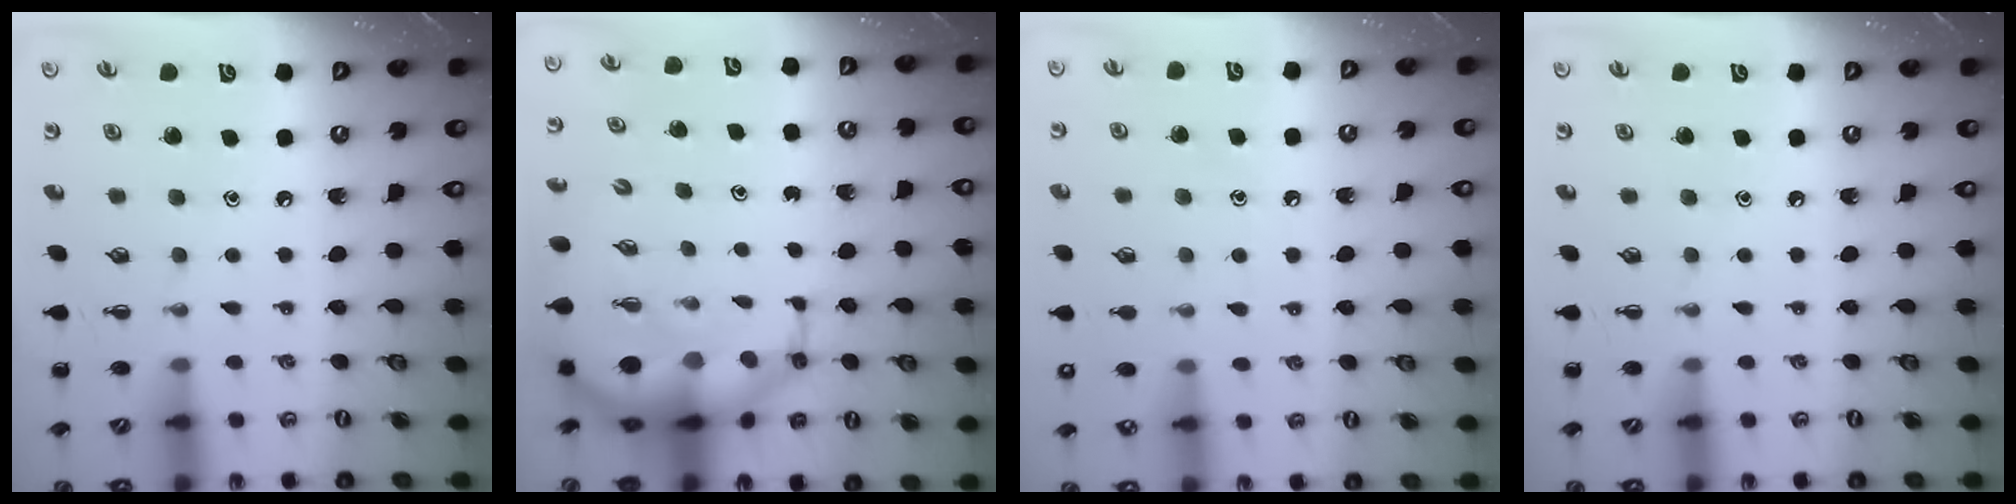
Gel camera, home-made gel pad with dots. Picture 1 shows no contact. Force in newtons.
{"total": 10.9, "press": 10.5, "slide": 3.0}
{"total": 9.5, "press": 9.2, "slide": 2.5}
{"total": 0.0}